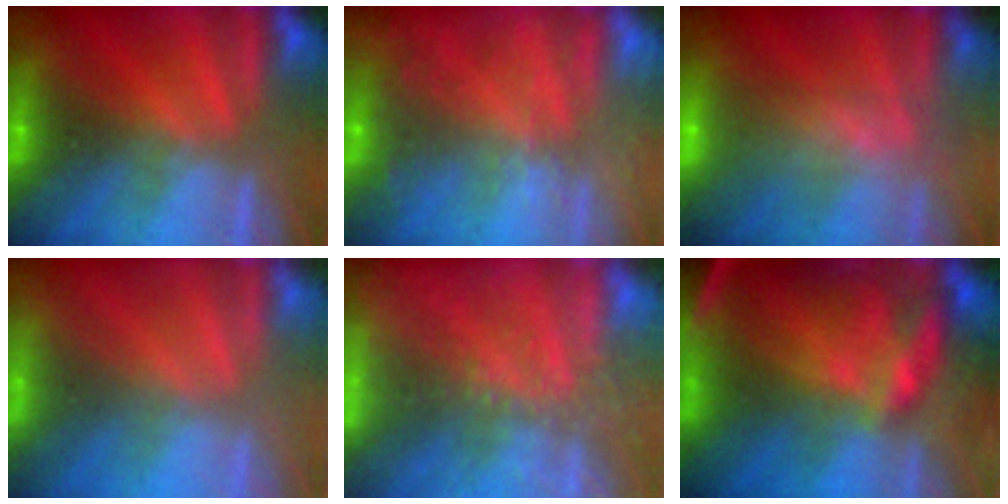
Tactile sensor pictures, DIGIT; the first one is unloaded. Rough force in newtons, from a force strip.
{"total": 9.2}
{"total": 7.6}
{"total": 9.6}
{"total": 7.5}
{"total": 11.1}